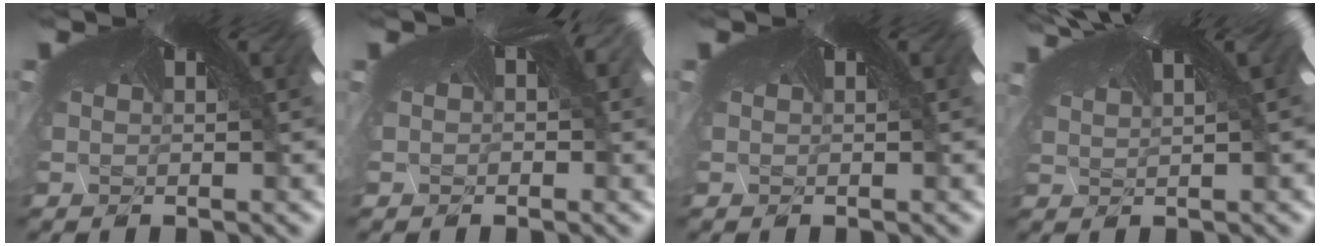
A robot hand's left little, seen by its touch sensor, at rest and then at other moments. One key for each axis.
{"total": 1.8, "fx": 0.0, "fy": 1.5, "fz": 0.9, "tx": -0.030, "ty": 0.010, "tz": -0.004}
{"total": 0.0}
{"total": 1.9, "fx": 1.0, "fy": 0.6, "fz": 1.5, "tx": -0.042, "ty": 0.008, "tz": 0.024}